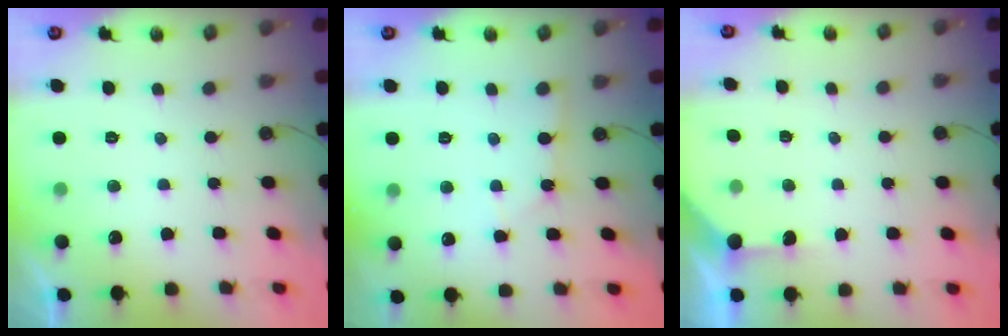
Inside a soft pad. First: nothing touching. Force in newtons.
{"total": 1.9, "press": 1.9, "slide": 0.2}
{"total": 2.4, "press": 2.4, "slide": 0.3}